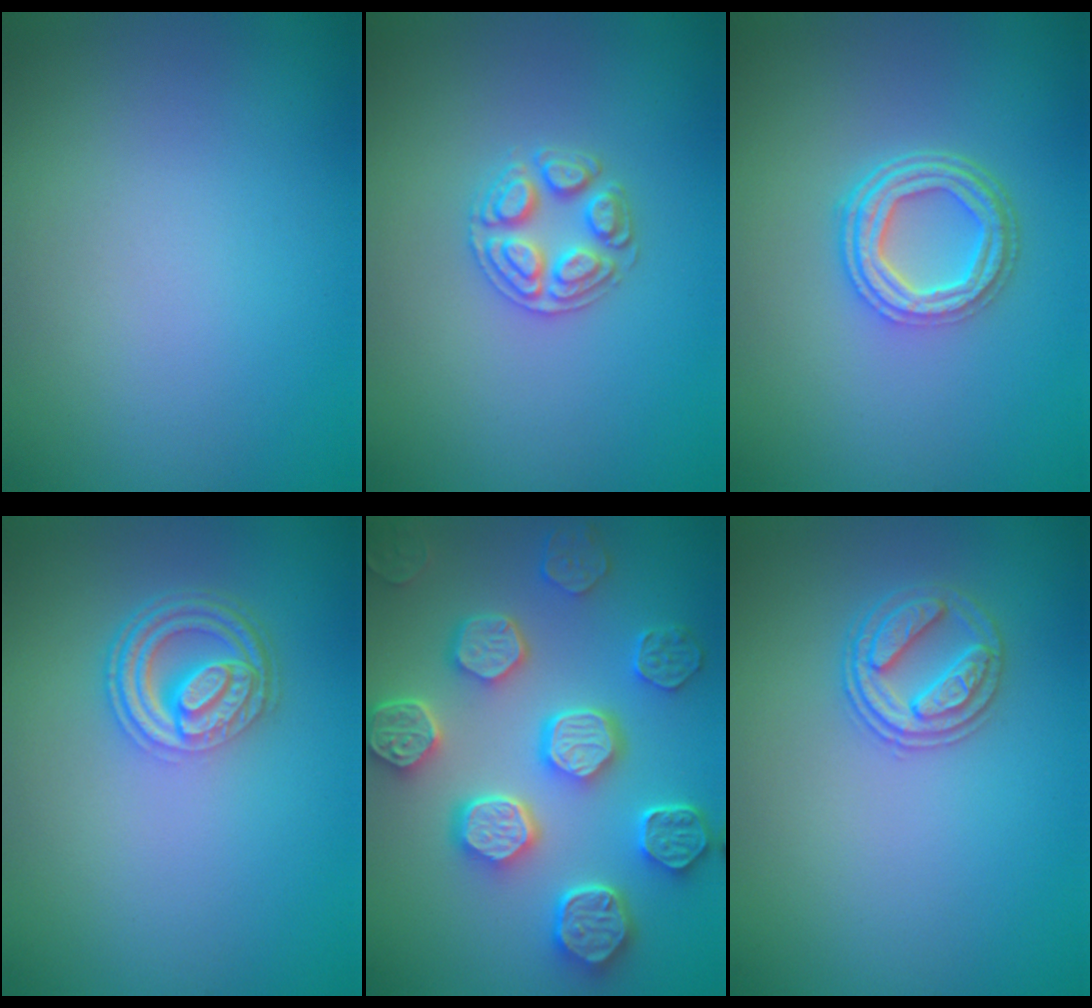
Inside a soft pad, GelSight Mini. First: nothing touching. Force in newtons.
{"total": 2.5, "press": 2.5, "slide": 0.4}
{"total": 4.3, "press": 3.3, "slide": 2.6}
{"total": 4.7, "press": 3.5, "slide": 3.1}
{"total": 8.1, "press": 6.5, "slide": 4.8}
{"total": 2.7, "press": 2.6, "slide": 0.3}